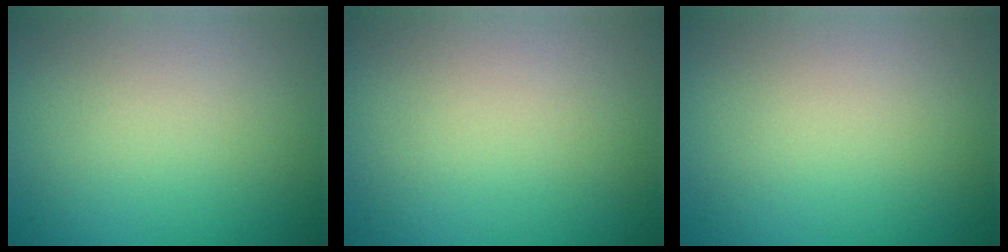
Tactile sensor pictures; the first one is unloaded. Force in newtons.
{"total": 0.0}
{"total": 0.0}